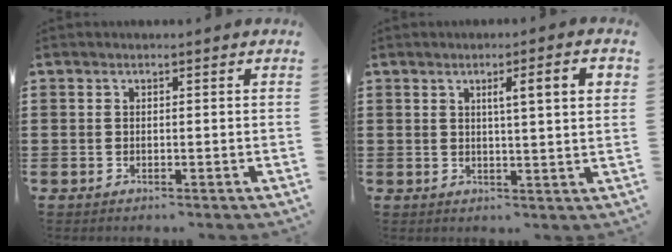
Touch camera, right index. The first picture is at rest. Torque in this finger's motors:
{"motor_torque": [0.36, -0.31, 0.17, 0.08]}